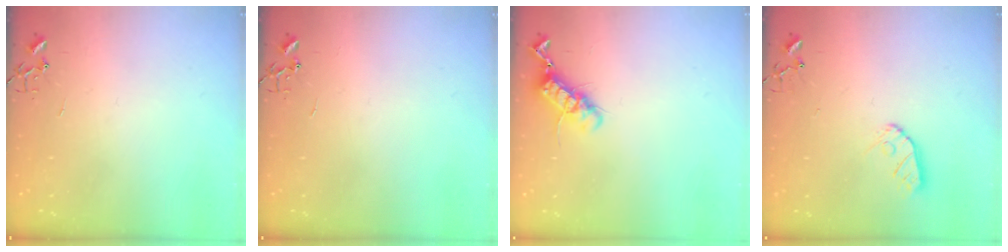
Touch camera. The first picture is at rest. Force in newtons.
{"total": 0.0}
{"total": 11.7, "press": 11.7, "slide": 0.9}
{"total": 8.0, "press": 8.0, "slide": 0.5}